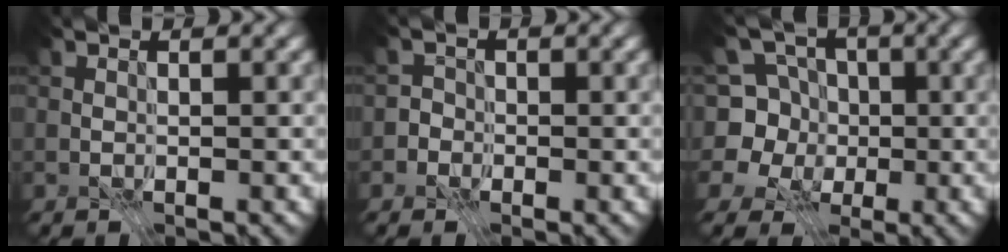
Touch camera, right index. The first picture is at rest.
{"total": 1.9, "force": [-1.0, 1.6, 0.1], "torque": [0.022, 0.006, -0.032]}
{"total": 6.5, "force": [-0.6, 5.8, 2.8], "torque": [-0.043, 0.012, -0.042]}